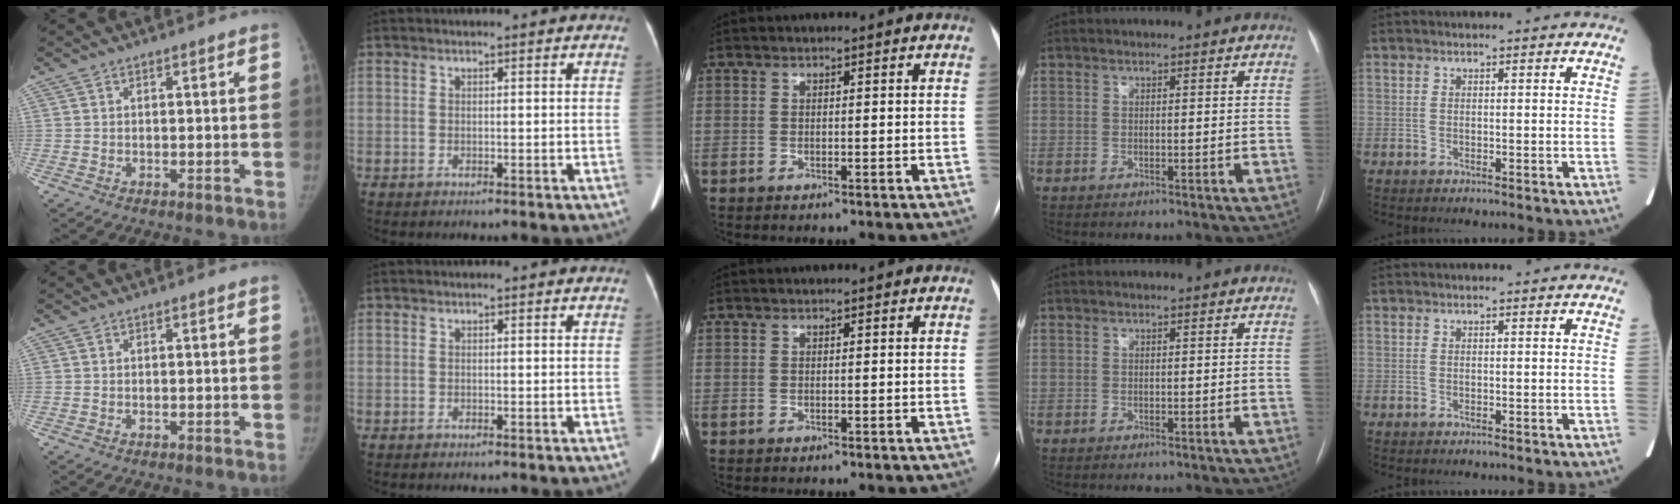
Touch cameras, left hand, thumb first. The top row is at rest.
{}